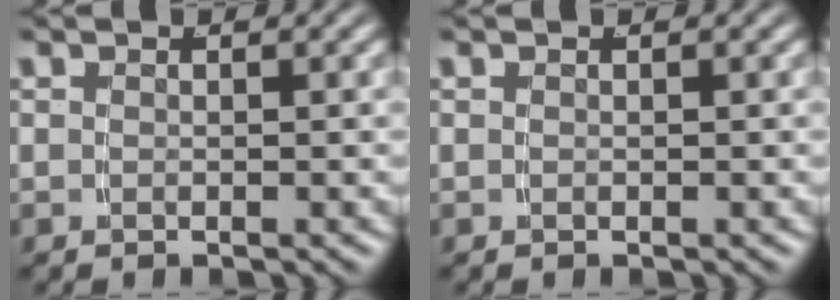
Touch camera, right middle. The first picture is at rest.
{"total": 0.0}